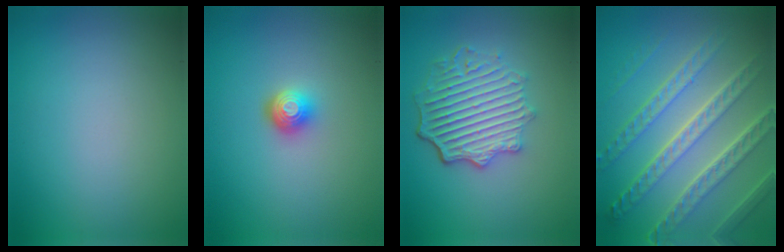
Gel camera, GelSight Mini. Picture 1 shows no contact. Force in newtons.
{"total": 2.0, "press": 1.5, "slide": 1.4}
{"total": 5.9, "press": 4.6, "slide": 3.8}
{"total": 8.2, "press": 5.8, "slide": 5.8}